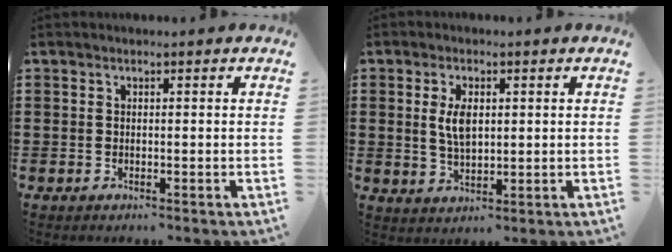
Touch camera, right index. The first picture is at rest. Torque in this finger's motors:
{"motor_torque": [0.52, 0.48, 0.52, 0.09]}